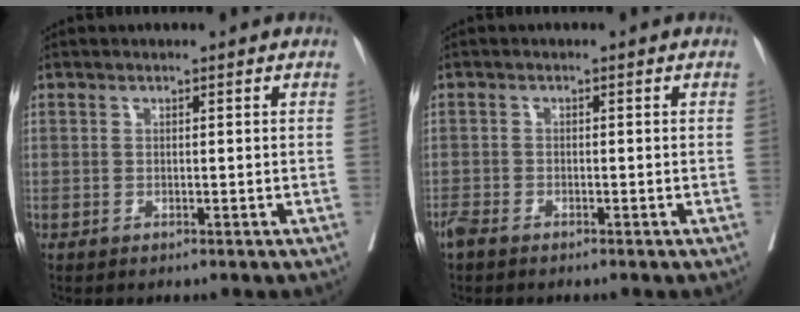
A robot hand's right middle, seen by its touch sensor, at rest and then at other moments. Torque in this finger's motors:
{"motor_torque": [0.19, -0.18, 0.14, 0.06]}